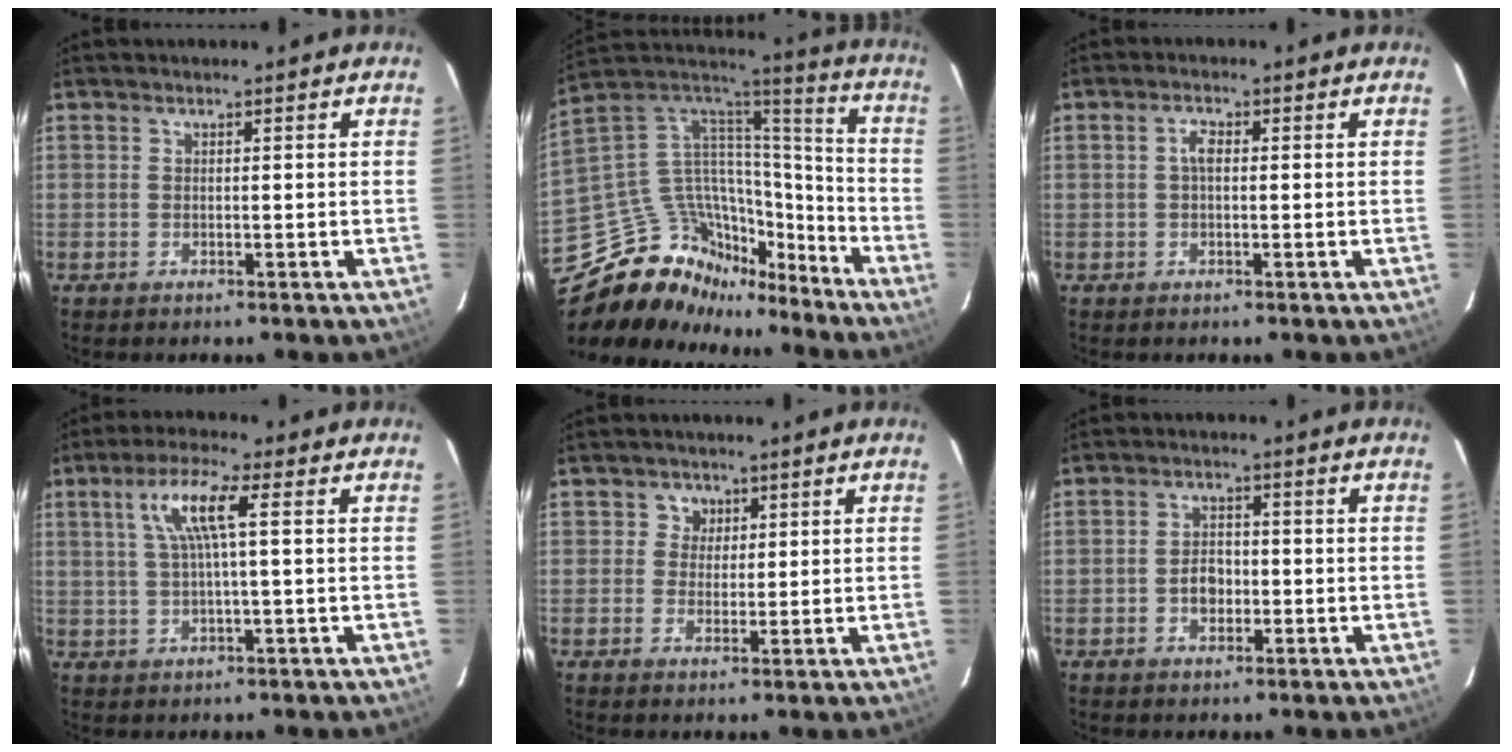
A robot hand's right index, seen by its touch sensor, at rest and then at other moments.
{"total": 25.8, "force": [-20.1, 12.7, 9.9], "torque": [-0.205, 0.036, -0.320]}
{"total": 2.1, "force": [0.1, 1.0, 1.8], "torque": [-0.037, 0.008, 0.002]}
{"total": 7.2, "force": [1.8, 0.6, 7.0], "torque": [-0.130, 0.008, 0.038]}
{"total": 3.2, "force": [0.9, 3.1, 0.0], "torque": [0.016, 0.015, 0.012]}
{"total": 3.9, "force": [-1.1, 2.9, 2.4], "torque": [-0.044, 0.008, -0.015]}